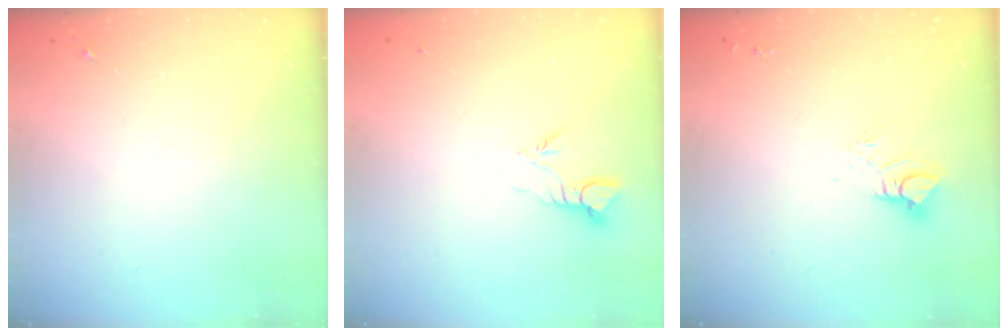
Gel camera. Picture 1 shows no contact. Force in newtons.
{"total": 3.5, "press": 3.5, "slide": 0.2}
{"total": 7.4, "press": 7.4, "slide": 0.8}